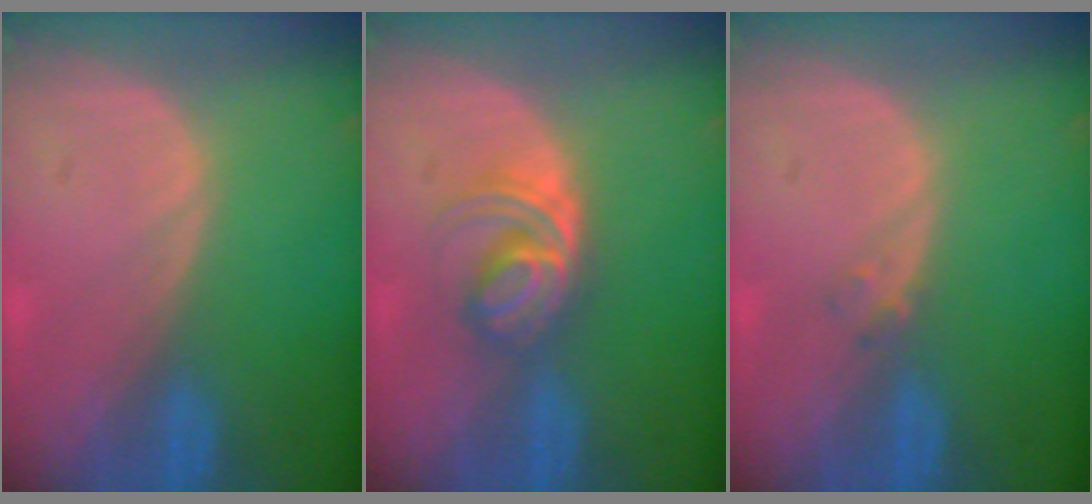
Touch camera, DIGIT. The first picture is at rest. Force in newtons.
{"total": 6.0, "press": 5.2, "slide": 3.1}
{"total": 1.0, "press": 1.0, "slide": 0.2}